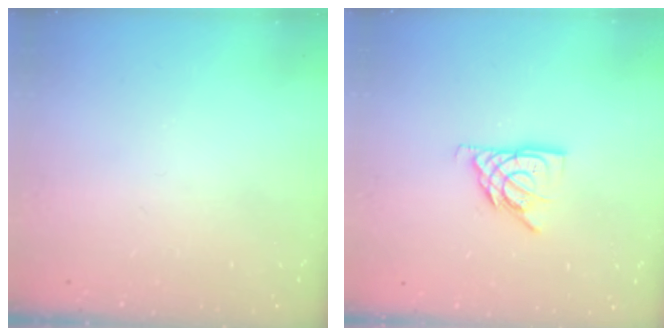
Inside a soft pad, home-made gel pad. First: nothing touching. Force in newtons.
{"total": 9.0, "press": 9.0, "slide": 0.6}